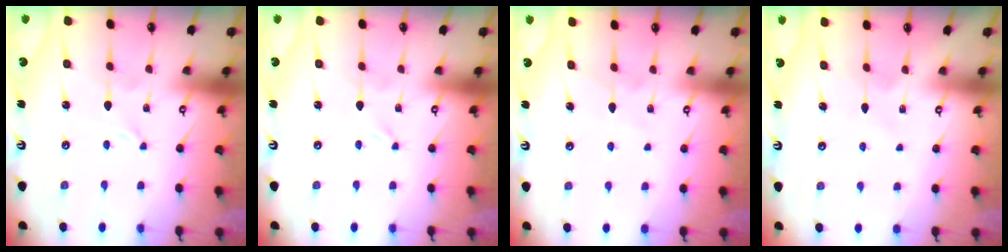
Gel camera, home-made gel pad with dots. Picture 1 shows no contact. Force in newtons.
{"total": 0.0}
{"total": 4.9, "press": 4.9, "slide": 0.6}
{"total": 4.1, "press": 4.0, "slide": 0.5}